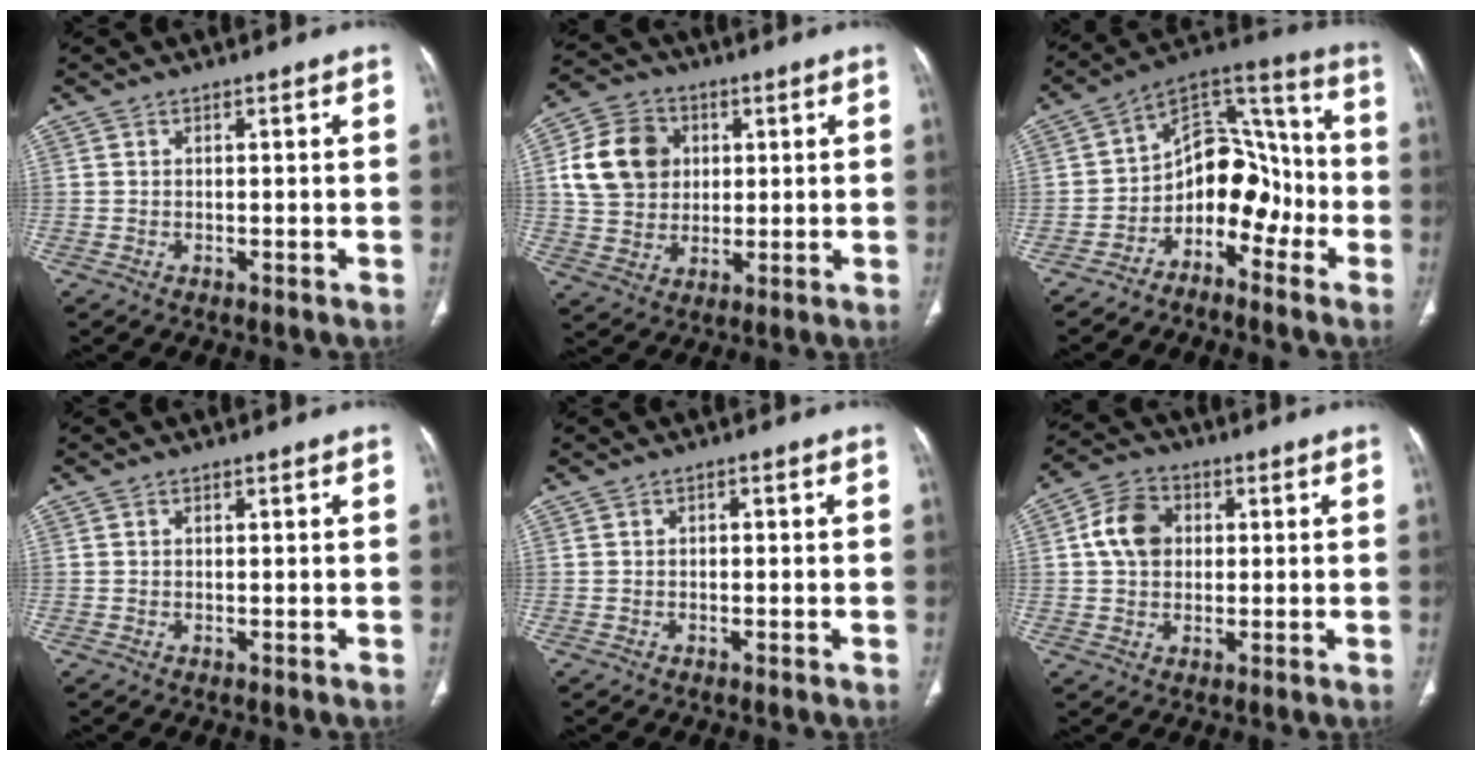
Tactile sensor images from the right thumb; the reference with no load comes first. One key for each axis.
{"total": 13.1, "fx": 2.7, "fy": 10.8, "fz": 6.9, "tx": -0.107, "ty": 0.006, "tz": 0.049}
{"total": 12.6, "fx": -5.3, "fy": 8.5, "fz": 7.7, "tx": -0.070, "ty": 0.099, "tz": -0.099}
{"total": 0.0}
{"total": 0.8, "fx": 0.1, "fy": 0.6, "fz": 0.5, "tx": -0.005, "ty": 0.003, "tz": -0.002}
{"total": 8.3, "fx": 1.4, "fy": 6.5, "fz": 5.1, "tx": -0.079, "ty": 0.012, "tz": 0.018}